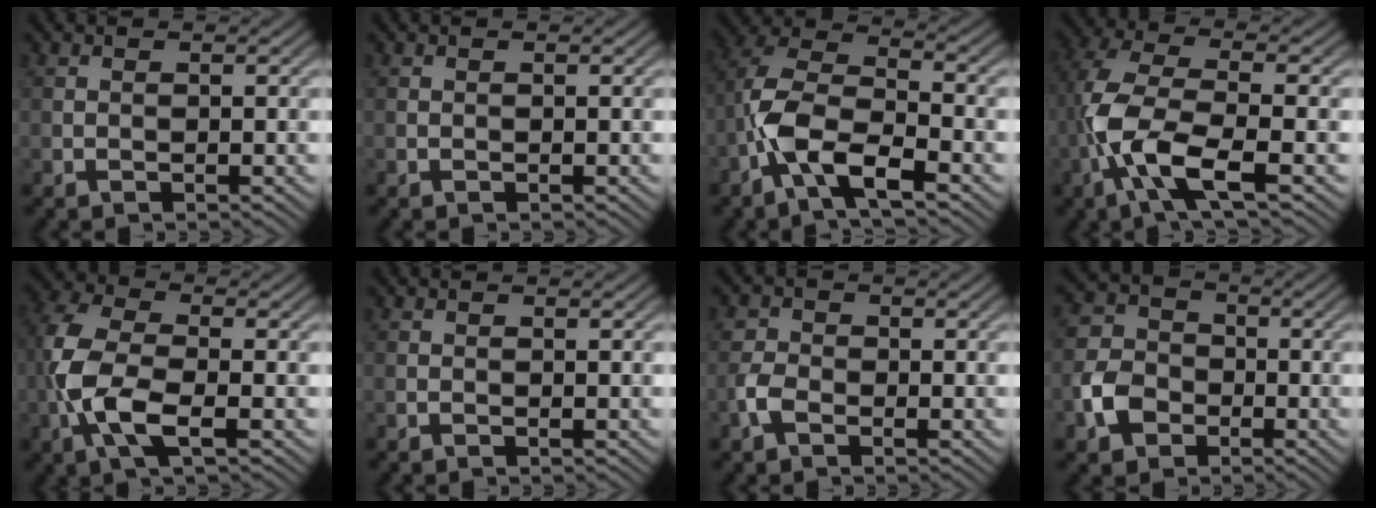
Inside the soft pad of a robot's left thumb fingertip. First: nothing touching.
{"total": 0.0}
{"total": 9.6, "force": [-4.4, 4.1, 7.5], "torque": [-0.162, 0.006, -0.102]}
{"total": 9.7, "force": [-3.3, 3.3, 8.5], "torque": [-0.199, 0.000, -0.083]}
{"total": 8.9, "force": [-2.3, 4.0, 7.6], "torque": [-0.187, 0.006, -0.059]}
{"total": 0.0}
{"total": 3.1, "force": [-1.4, 2.1, 1.7], "torque": [-0.044, 0.002, -0.038]}
{"total": 6.1, "force": [-2.4, 4.8, 2.9], "torque": [-0.072, -0.001, -0.062]}